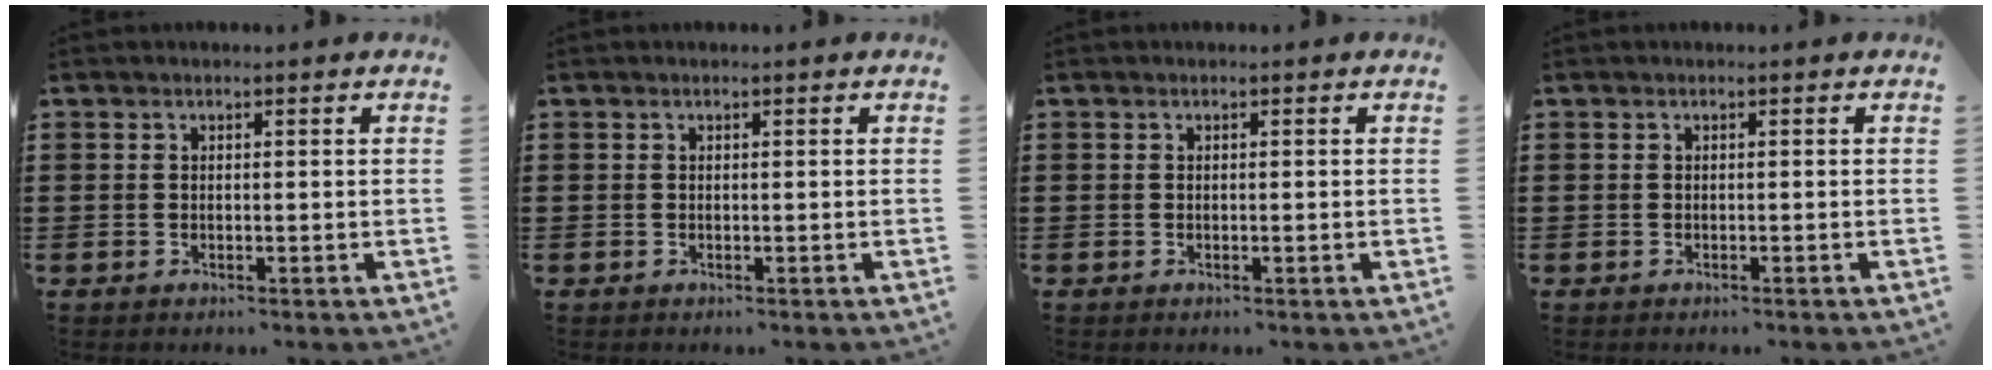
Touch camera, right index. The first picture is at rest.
{"total": 0.0}
{"total": 0.5, "force": [-0.2, -0.1, 0.5], "torque": [-0.008, -0.005, -0.003]}
{"total": 0.0}